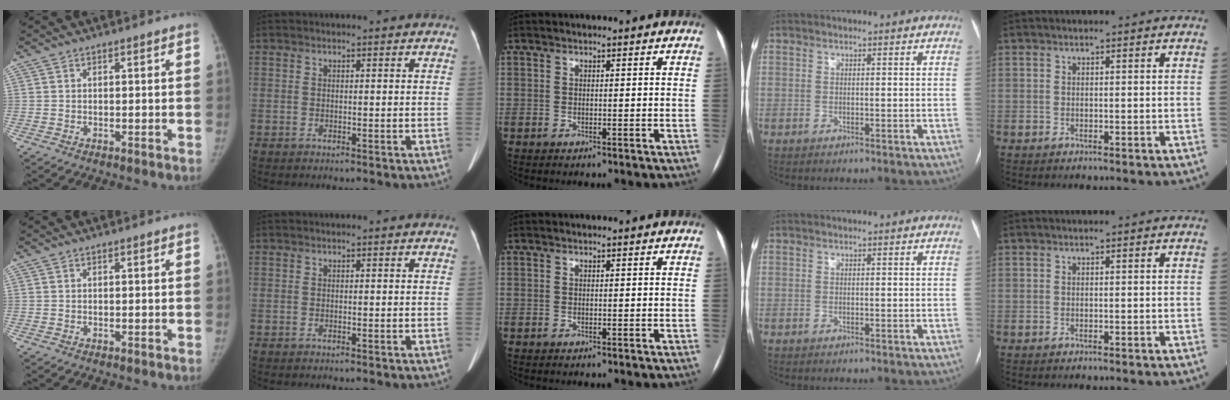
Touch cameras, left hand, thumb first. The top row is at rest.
{}